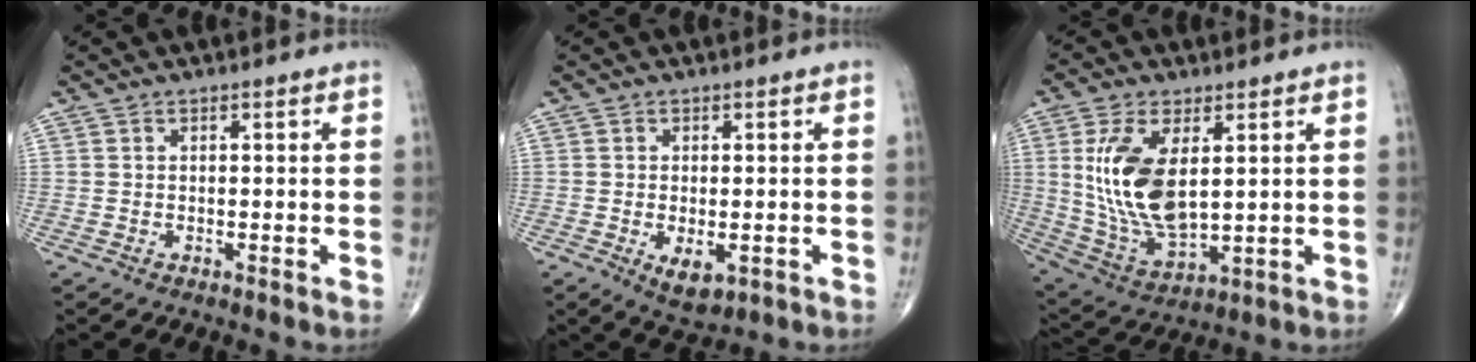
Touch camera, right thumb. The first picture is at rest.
{"total": 4.9, "force": [-1.5, 2.6, 3.9], "torque": [-0.057, -0.009, -0.015]}
{"total": 15.4, "force": [2.9, 7.6, 13.1], "torque": [-0.258, -0.020, 0.072]}